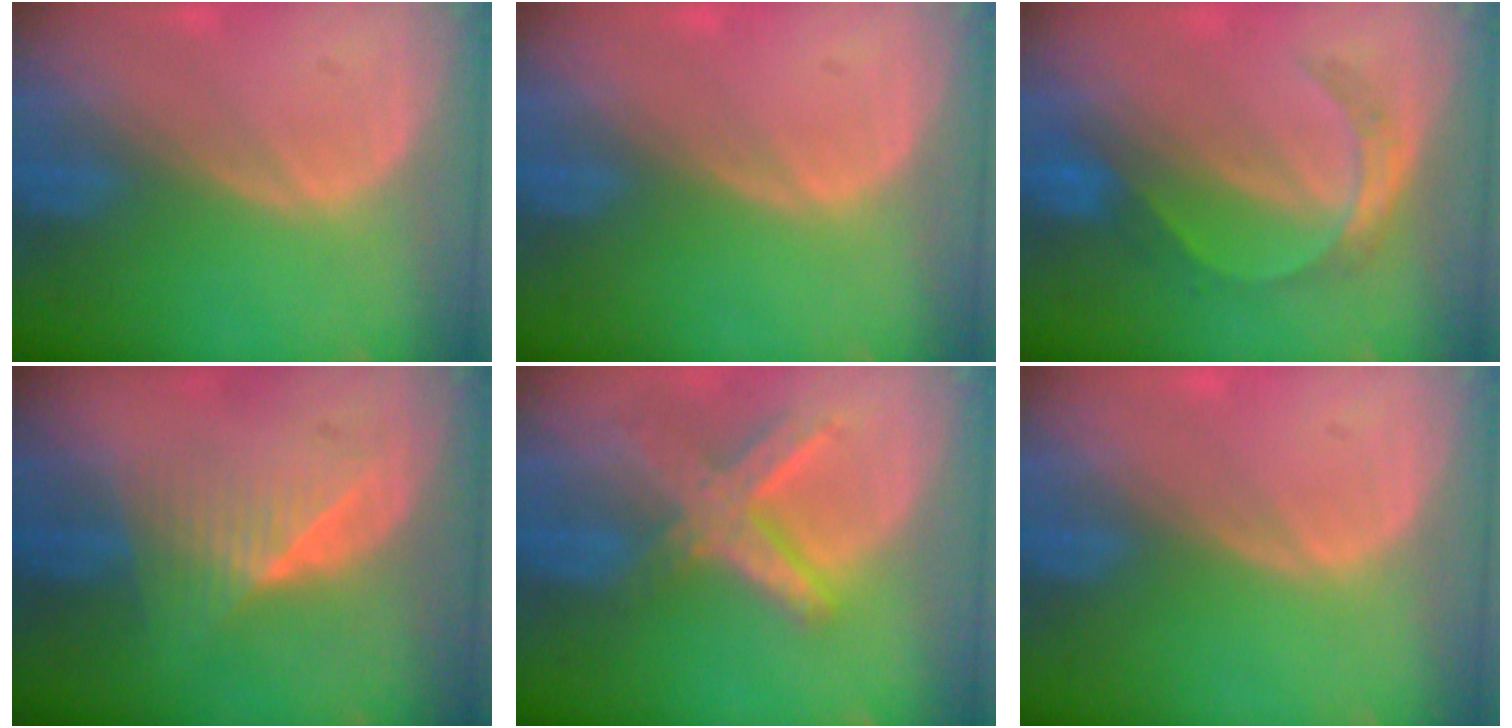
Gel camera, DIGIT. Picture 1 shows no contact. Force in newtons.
{"total": 0.5, "press": 0.1, "slide": 0.5}
{"total": 5.0, "press": 4.8, "slide": 1.2}
{"total": 6.3, "press": 5.9, "slide": 2.0}
{"total": 8.2, "press": 7.0, "slide": 4.3}
{"total": 0.5, "press": 0.1, "slide": 0.5}